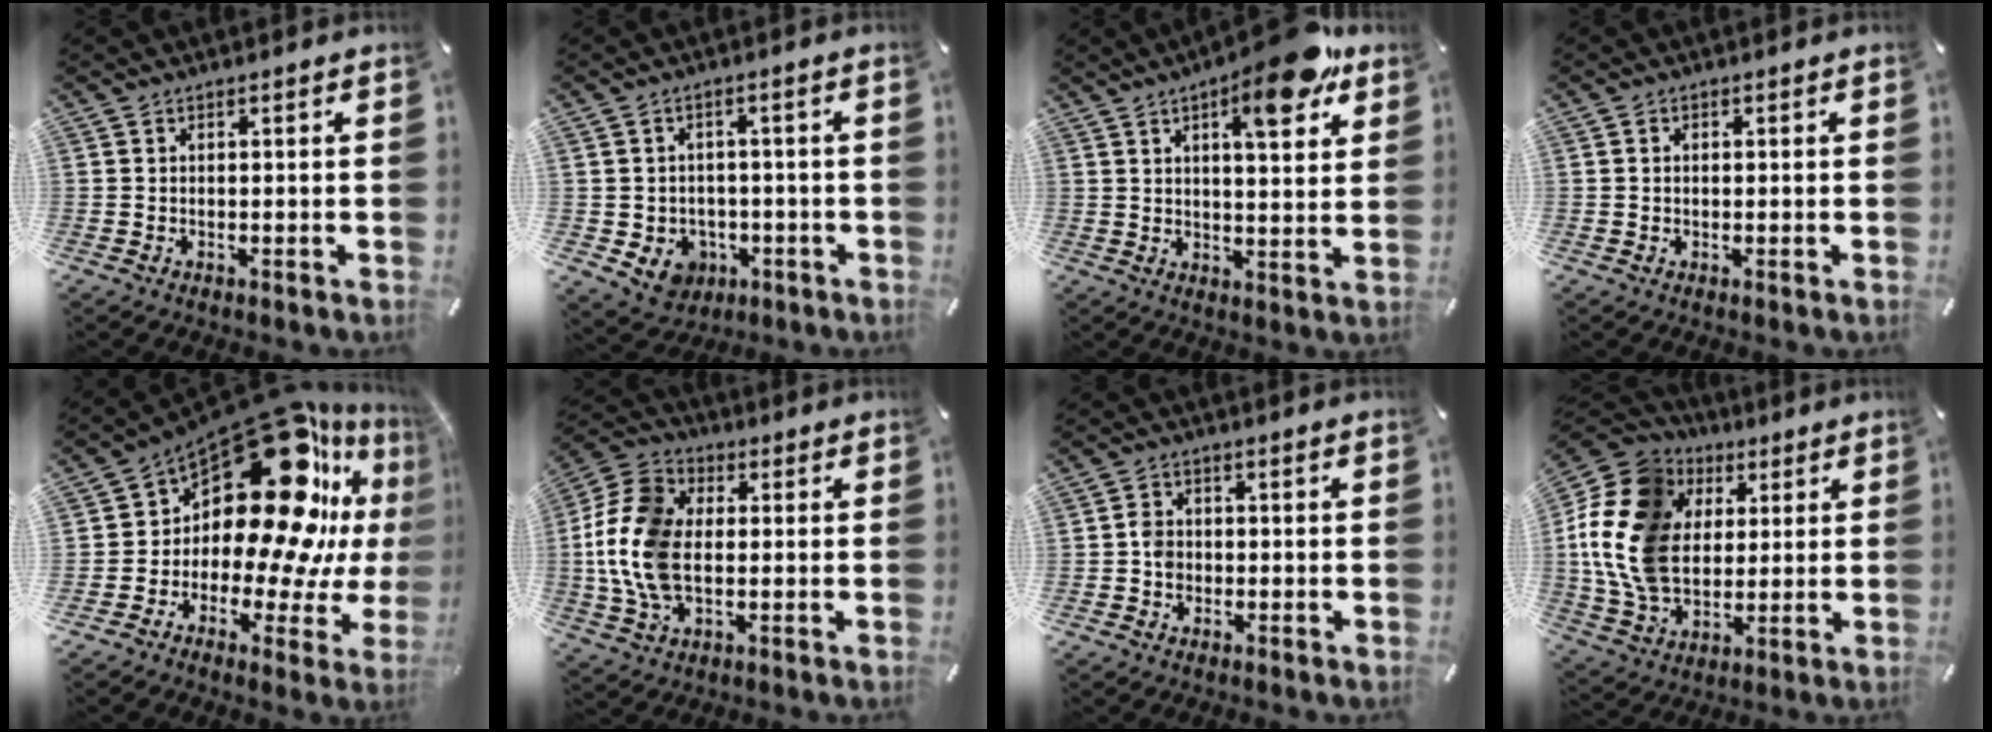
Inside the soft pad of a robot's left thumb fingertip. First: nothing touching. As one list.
[{"total": 5.9, "force": [-1.4, 5.4, 1.7], "torque": [-0.033, 0.004, -0.025]}, {"total": 13.0, "force": [8.0, 3.8, 9.5], "torque": [-0.126, -0.044, 0.127]}, {"total": 1.1, "force": [0.0, 0.9, 0.6], "torque": [-0.013, 0.006, -0.001]}, {"total": 25.9, "force": [11.3, 13.6, 18.9], "torque": [-0.284, -0.117, 0.197]}, {"total": 15.1, "force": [-1.1, 10.4, 10.9], "torque": [-0.254, 0.008, -0.021]}, {"total": 3.4, "force": [-0.8, 2.9, 1.6], "torque": [-0.027, 0.007, -0.016]}, {"total": 18.1, "force": [1.8, 15.0, 9.9], "torque": [-0.240, -0.003, 0.028]}]